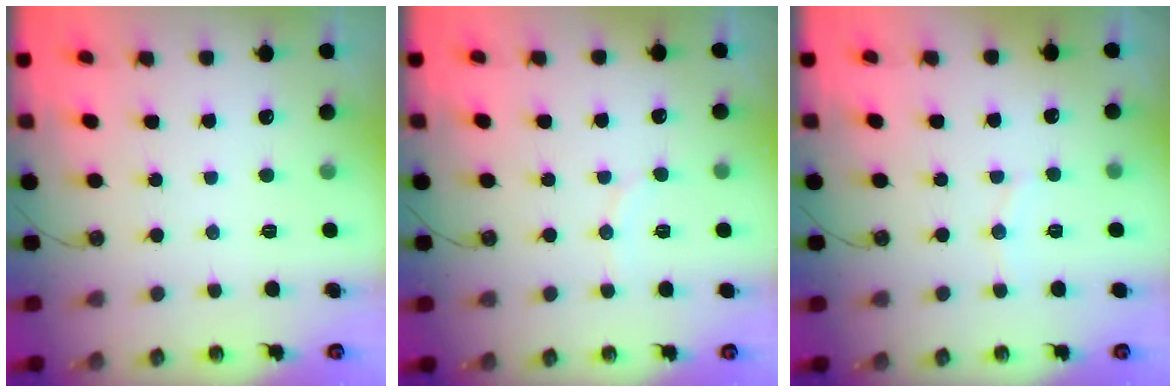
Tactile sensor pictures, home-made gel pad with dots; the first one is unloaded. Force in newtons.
{"total": 4.6, "press": 4.6, "slide": 0.6}
{"total": 4.3, "press": 4.2, "slide": 1.0}